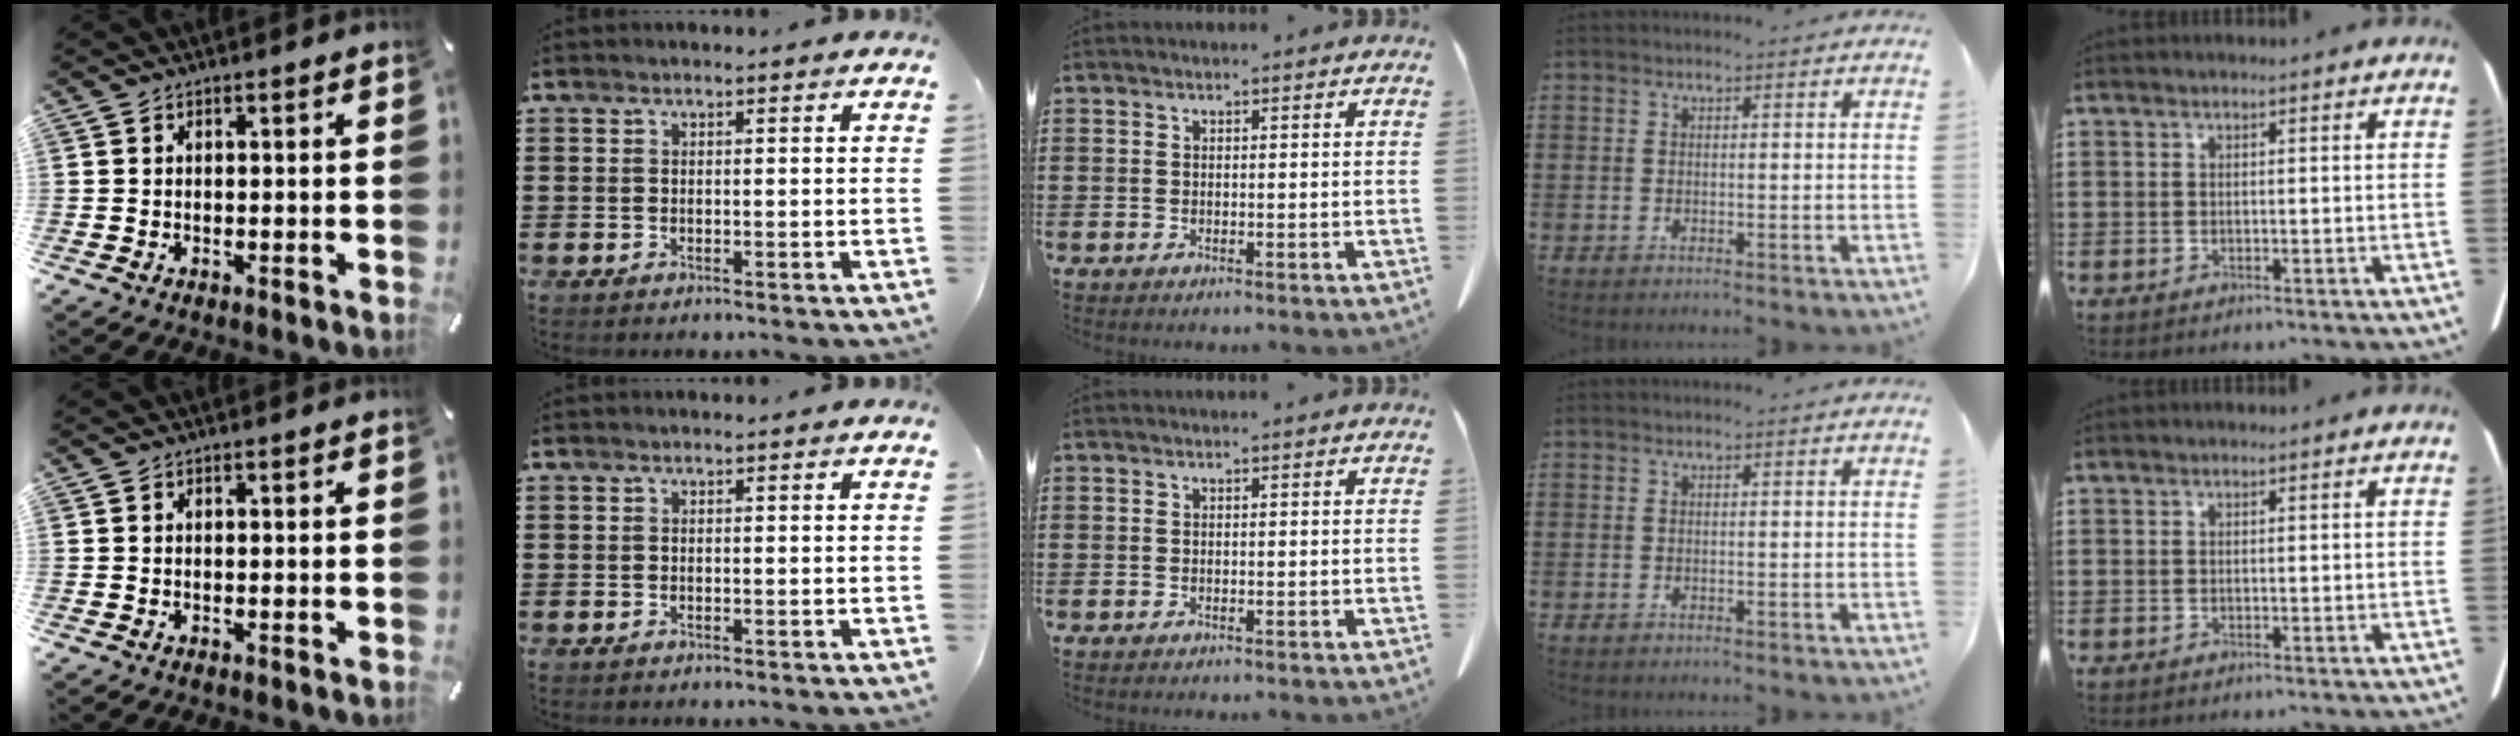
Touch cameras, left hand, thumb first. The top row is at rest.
{}